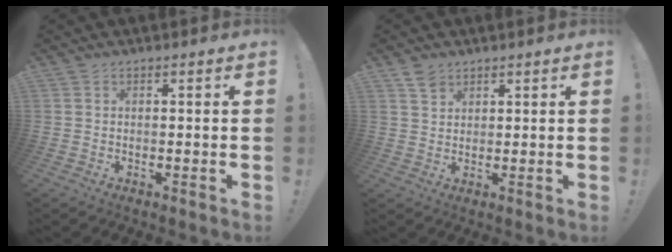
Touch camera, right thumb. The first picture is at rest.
{"total": 3.3, "force": [2.6, 1.9, 0.7], "torque": [-0.004, -0.015, 0.048]}